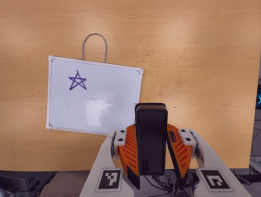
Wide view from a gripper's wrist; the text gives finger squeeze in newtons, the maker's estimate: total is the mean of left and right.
{"total": 7.0, "left": 5.5, "right": 8.6}